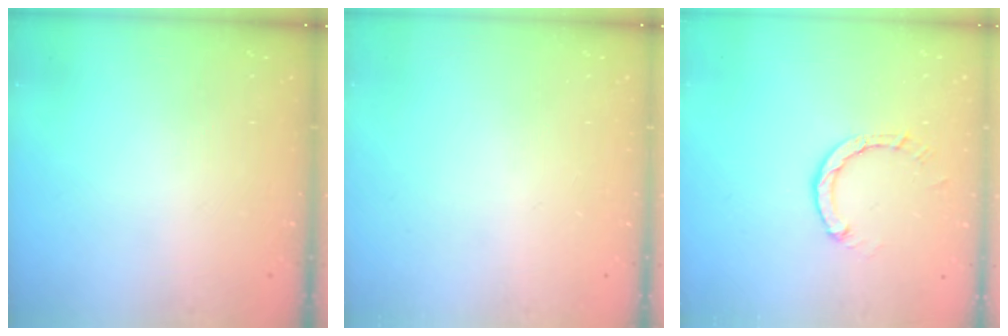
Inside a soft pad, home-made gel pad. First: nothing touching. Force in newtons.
{"total": 0.0}
{"total": 3.0, "press": 3.0, "slide": 0.3}